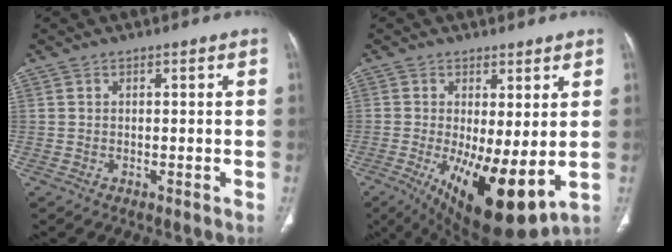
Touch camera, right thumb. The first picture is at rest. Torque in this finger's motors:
{"motor_torque": [2.68, 2.33, 1.67, -0.64, 0.51]}